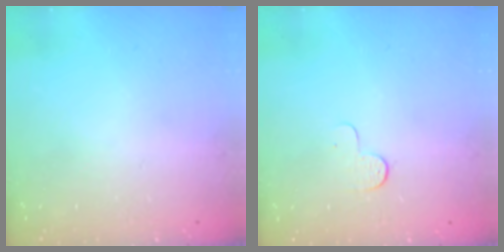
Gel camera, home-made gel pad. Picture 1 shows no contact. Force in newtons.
{"total": 3.9, "press": 3.9, "slide": 0.4}